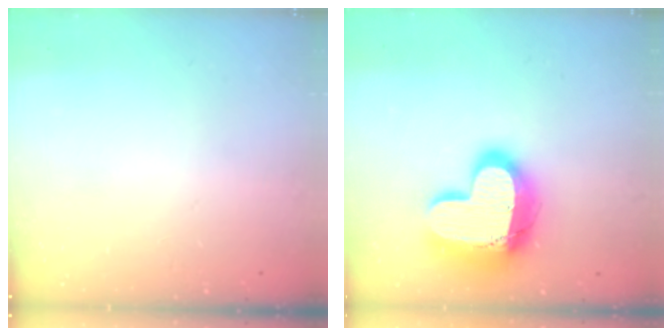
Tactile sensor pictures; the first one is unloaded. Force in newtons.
{"total": 23.1, "press": 23.0, "slide": 1.7}